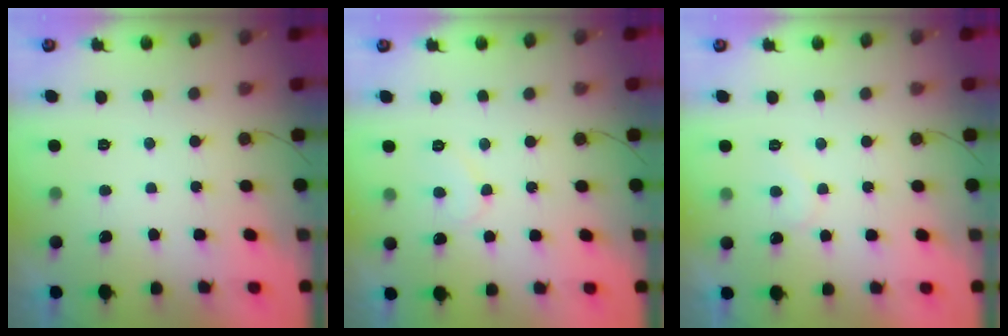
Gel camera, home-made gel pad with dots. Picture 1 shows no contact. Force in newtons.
{"total": 6.7, "press": 6.7, "slide": 0.5}
{"total": 5.7, "press": 5.7, "slide": 0.5}